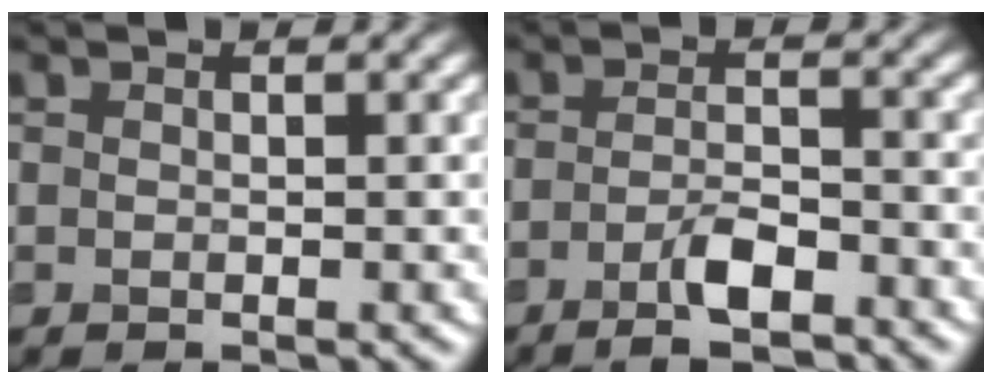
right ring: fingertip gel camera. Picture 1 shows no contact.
{"total": 3.7, "force": [-2.2, 0.9, 2.8], "torque": [-0.054, 0.001, -0.044]}